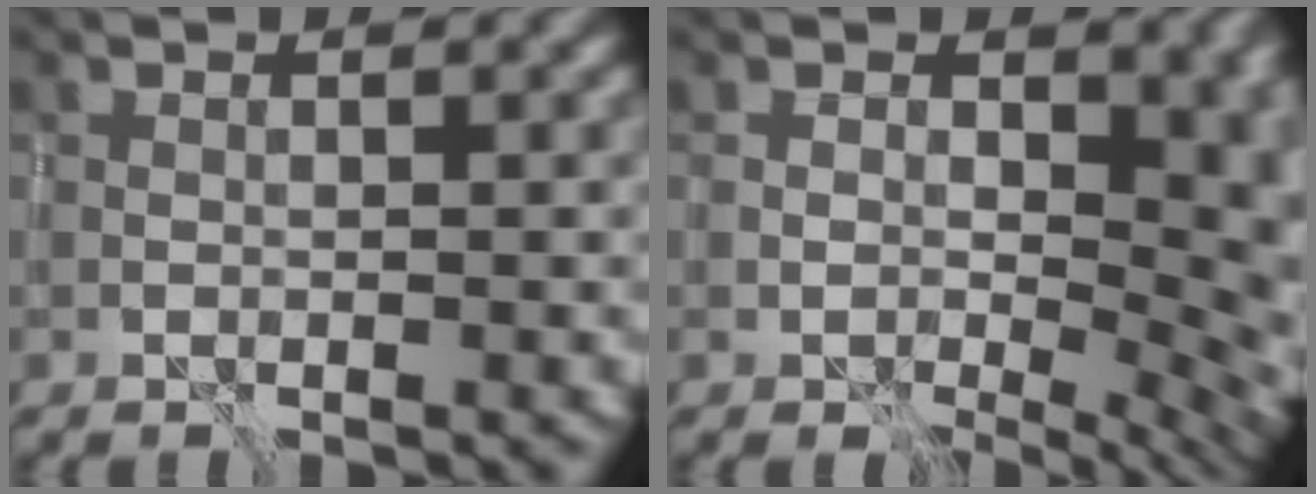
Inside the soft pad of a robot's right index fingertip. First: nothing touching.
{"total": 11.9, "force": [1.3, 7.9, 8.8], "torque": [-0.088, -0.013, 0.034]}